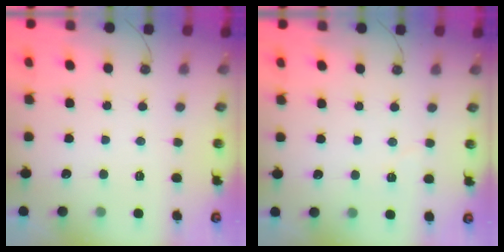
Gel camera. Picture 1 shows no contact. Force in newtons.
{"total": 3.9, "press": 3.1, "slide": 2.3}